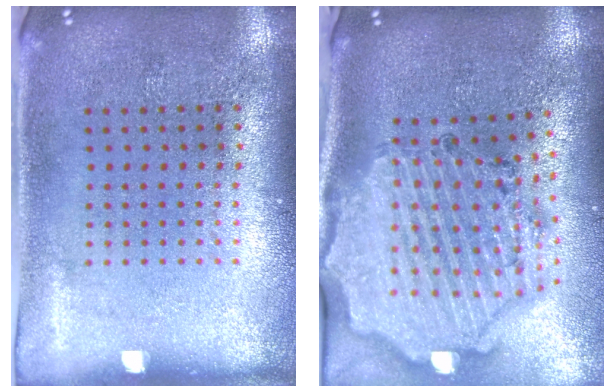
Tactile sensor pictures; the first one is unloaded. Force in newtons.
{"total": 2.9, "press": 2.6, "slide": 1.2}